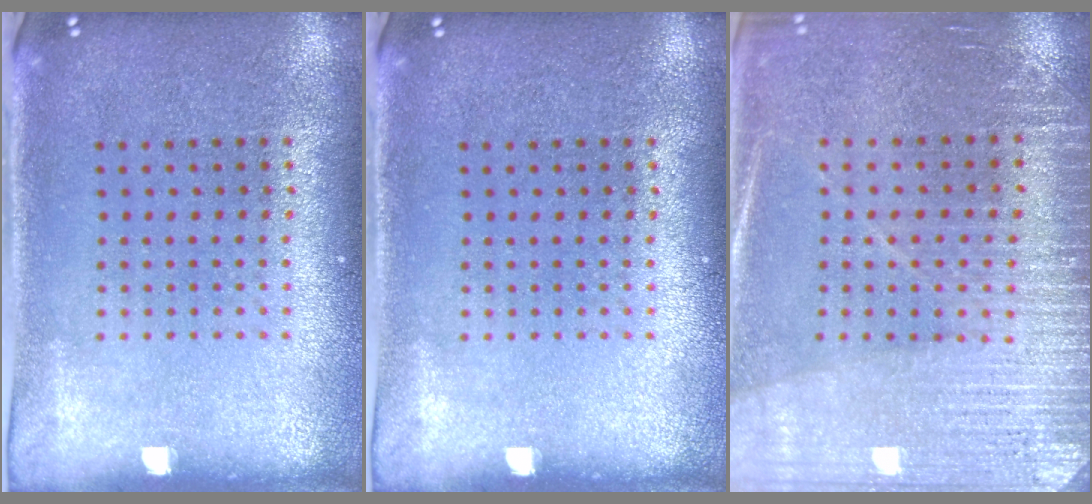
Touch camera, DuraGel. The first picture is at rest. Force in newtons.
{"total": 0.0}
{"total": 3.0, "press": 3.0, "slide": 0.5}